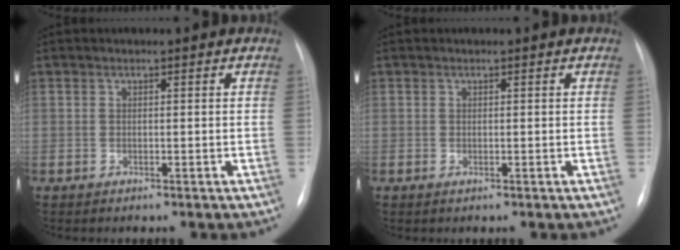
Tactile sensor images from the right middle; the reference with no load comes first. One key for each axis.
{"total": 0.0}